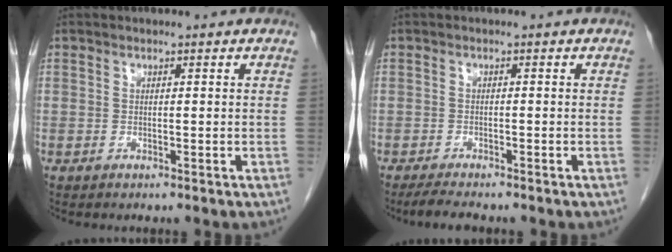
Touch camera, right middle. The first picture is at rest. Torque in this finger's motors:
{"motor_torque": [0.07, -0.04, 0.02, 0.00]}